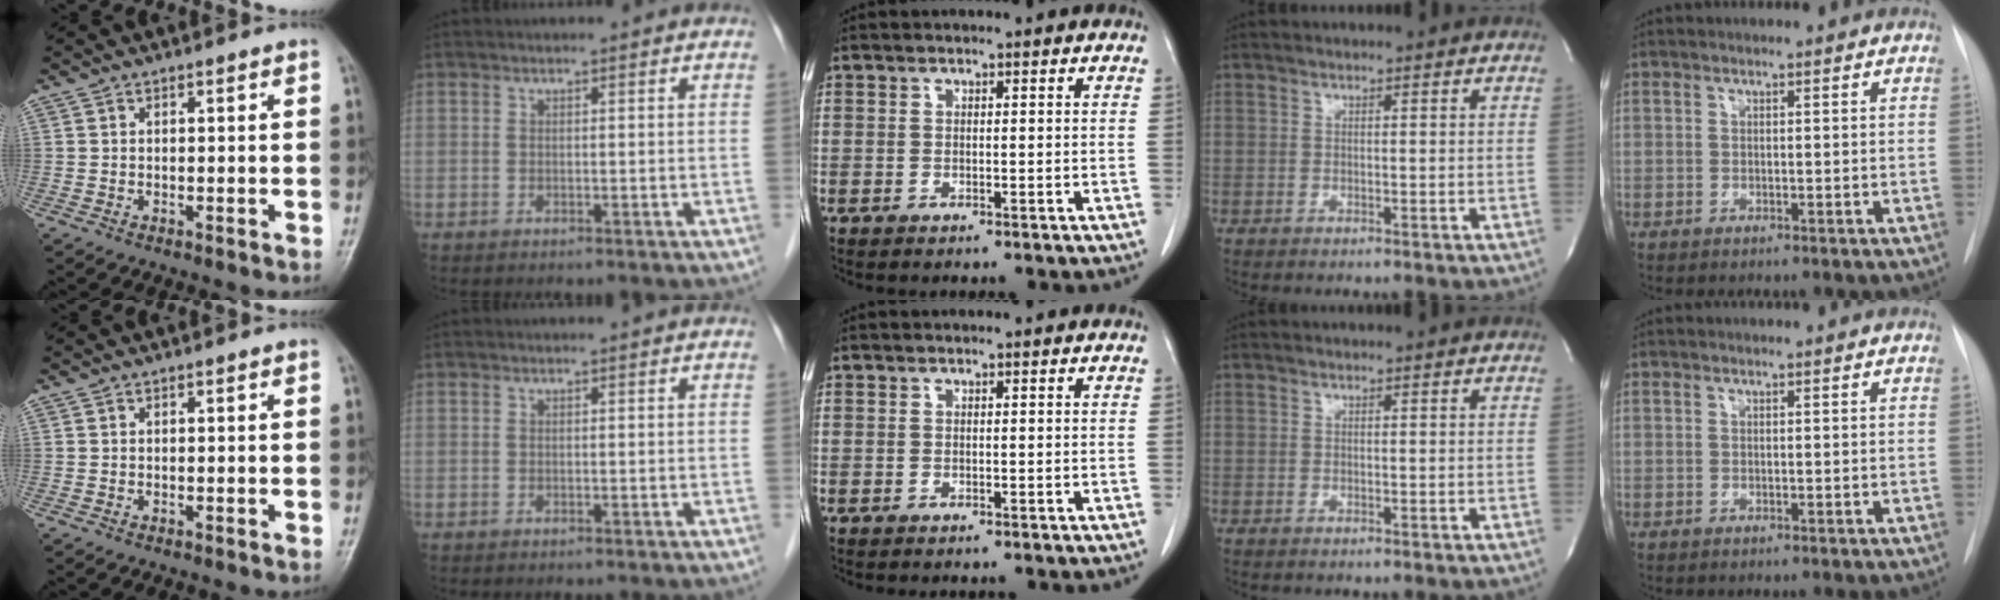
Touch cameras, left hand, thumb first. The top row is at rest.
{}